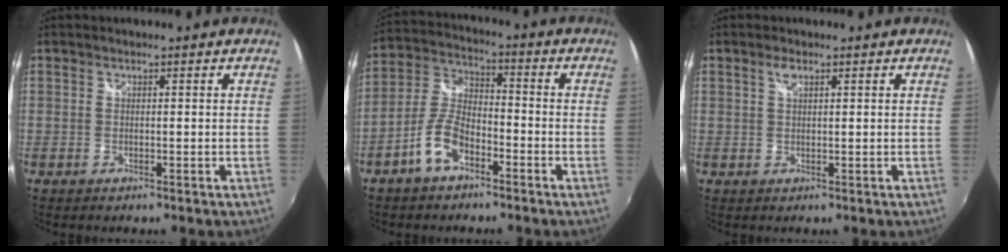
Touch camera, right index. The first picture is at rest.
{"total": 8.6, "force": [-5.0, 4.0, 5.7], "torque": [-0.131, 0.014, -0.096]}
{"total": 1.7, "force": [0.9, 0.6, 1.3], "torque": [-0.025, 0.003, 0.014]}